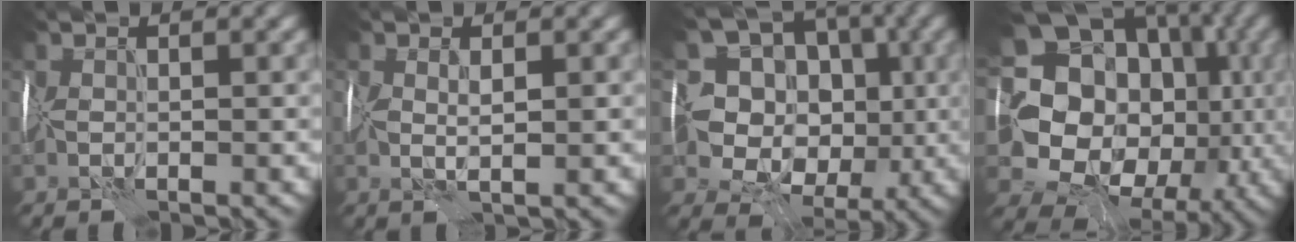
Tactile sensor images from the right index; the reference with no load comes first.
{"total": 1.6, "force": [0.4, 0.4, 1.5], "torque": [-0.028, -0.002, 0.008]}
{"total": 10.7, "force": [0.4, 9.5, 4.9], "torque": [-0.076, 0.008, -0.017]}
{"total": 18.7, "force": [1.2, 15.2, 10.8], "torque": [-0.167, -0.003, 0.033]}